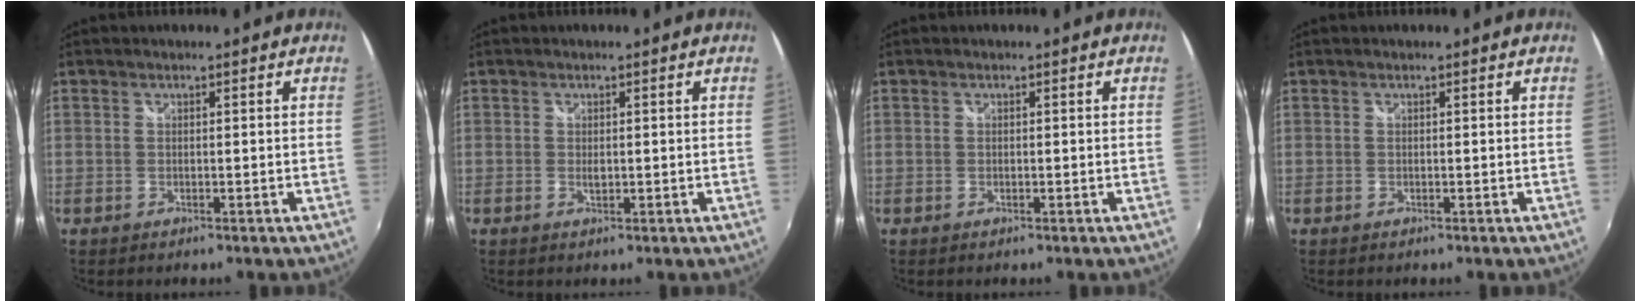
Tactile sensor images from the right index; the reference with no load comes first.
{"total": 1.1, "force": [0.1, 0.7, 0.8], "torque": [-0.014, -0.001, 0.000]}
{"total": 0.0}
{"total": 0.0}